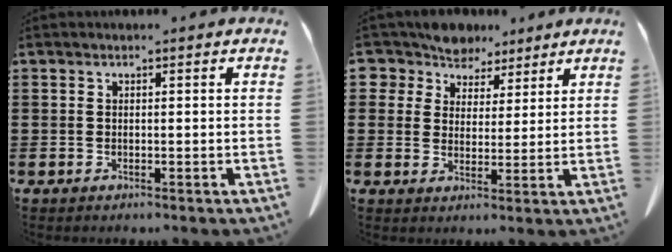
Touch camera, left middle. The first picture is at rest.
{"total": 6.2, "force": [5.4, 3.2, 0.2], "torque": [-0.041, -0.020, 0.099]}